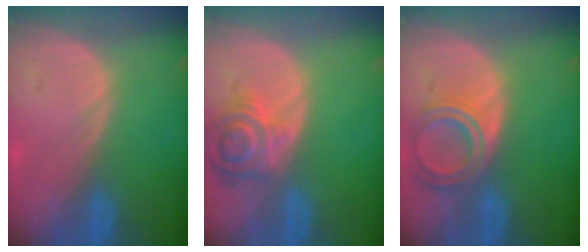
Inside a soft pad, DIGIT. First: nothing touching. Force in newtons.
{"total": 7.2, "press": 6.5, "slide": 3.0}
{"total": 6.6, "press": 5.9, "slide": 3.0}